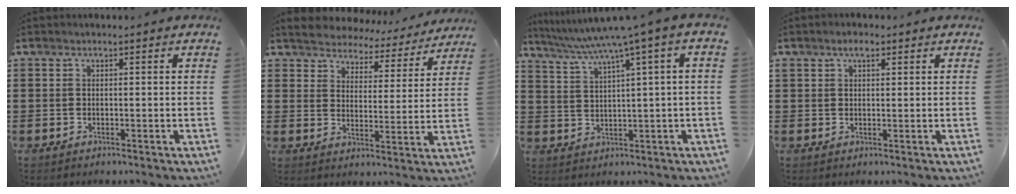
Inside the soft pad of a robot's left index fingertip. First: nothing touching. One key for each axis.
{"total": 4.2, "fx": 4.1, "fy": 0.3, "fz": -0.5, "tx": -0.019, "ty": -0.037, "tz": 0.068}
{"total": 5.3, "fx": 2.8, "fy": -0.4, "fz": 4.5, "tx": -0.095, "ty": -0.020, "tz": 0.042}
{"total": 2.4, "fx": 1.5, "fy": 1.2, "fz": 1.4, "tx": -0.025, "ty": 0.004, "tz": 0.024}